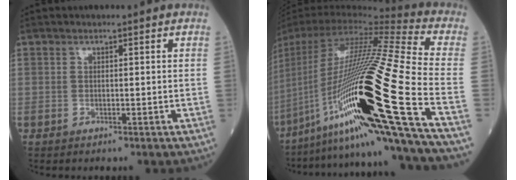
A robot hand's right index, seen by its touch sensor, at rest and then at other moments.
{"total": 34.5, "force": [-12.2, 0.9, 32.2], "torque": [-0.578, -0.034, -0.218]}